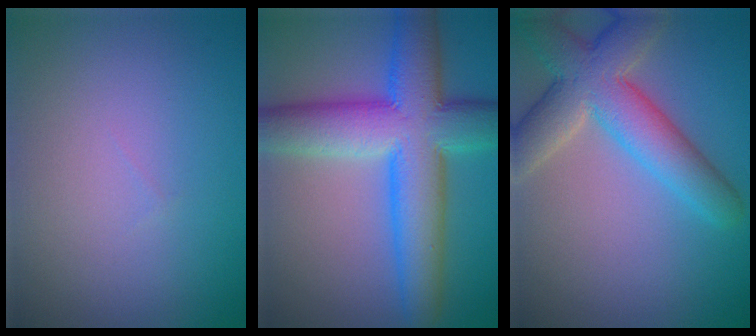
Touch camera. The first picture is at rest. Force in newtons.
{"total": 10.5, "press": 10.5, "slide": 0.2}
{"total": 7.3, "press": 7.3, "slide": 0.3}